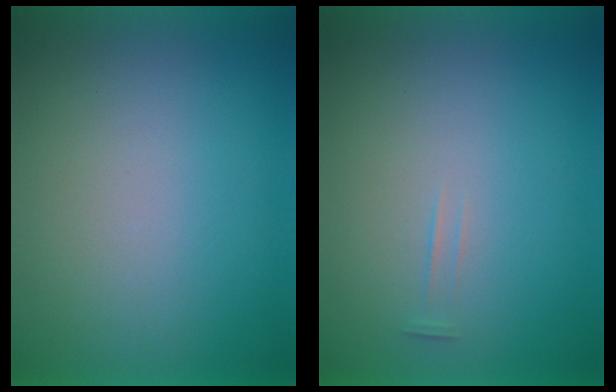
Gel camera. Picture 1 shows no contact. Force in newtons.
{"total": 1.3}